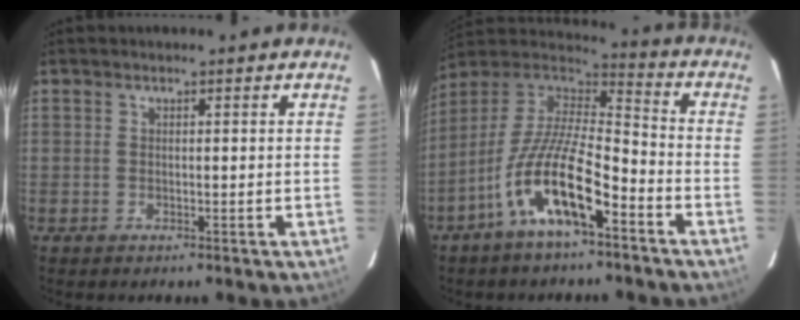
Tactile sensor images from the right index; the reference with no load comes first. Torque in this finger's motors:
{"motor_torque": [1.20, -0.94, 1.06, 0.21]}